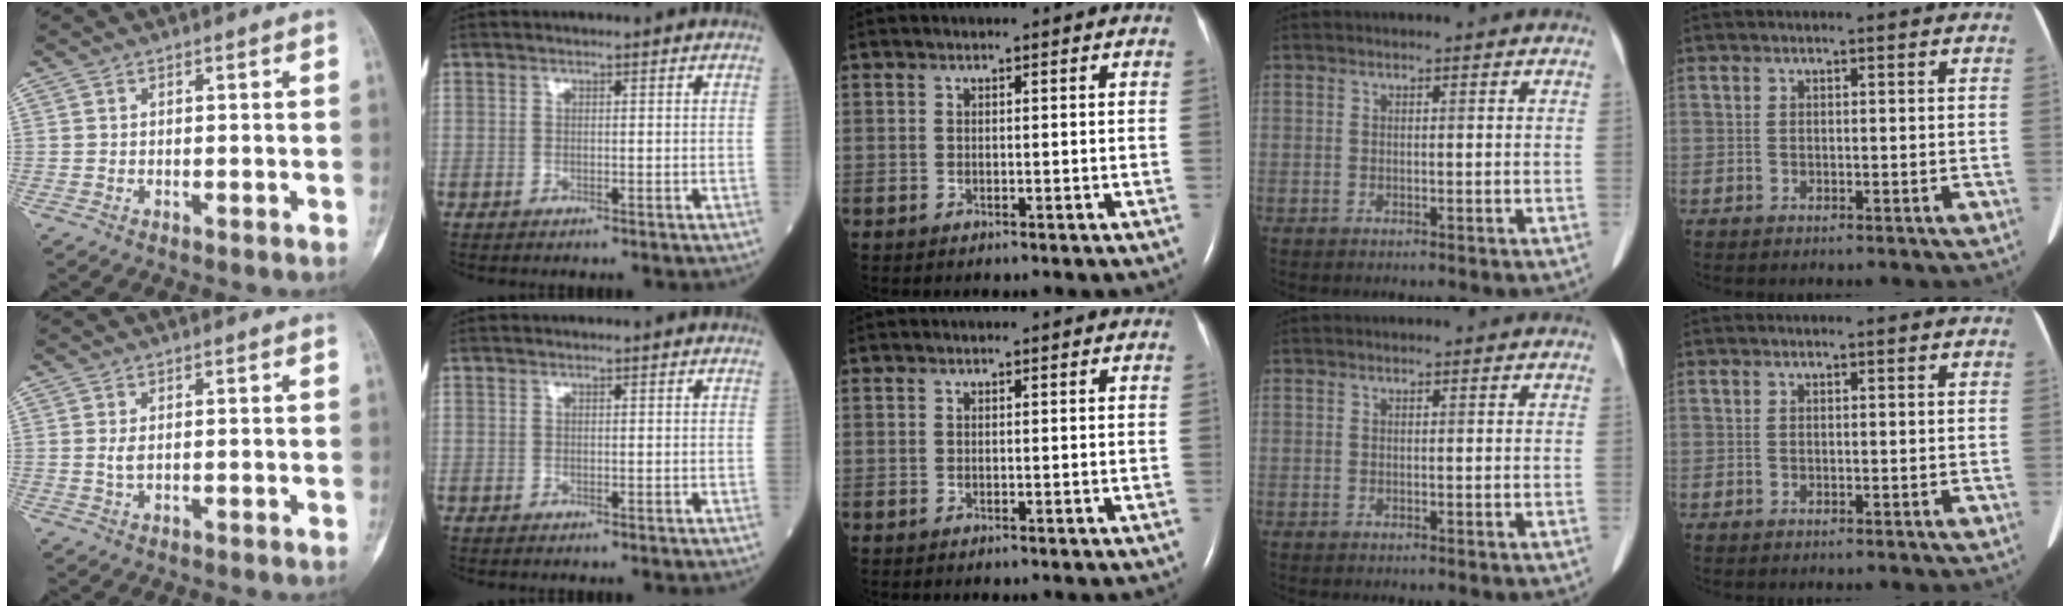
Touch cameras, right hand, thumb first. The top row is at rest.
{"thumb": {"total": 1.4, "force": [0.1, 0.7, 1.2], "torque": [-0.027, -0.001, 0.006]}}